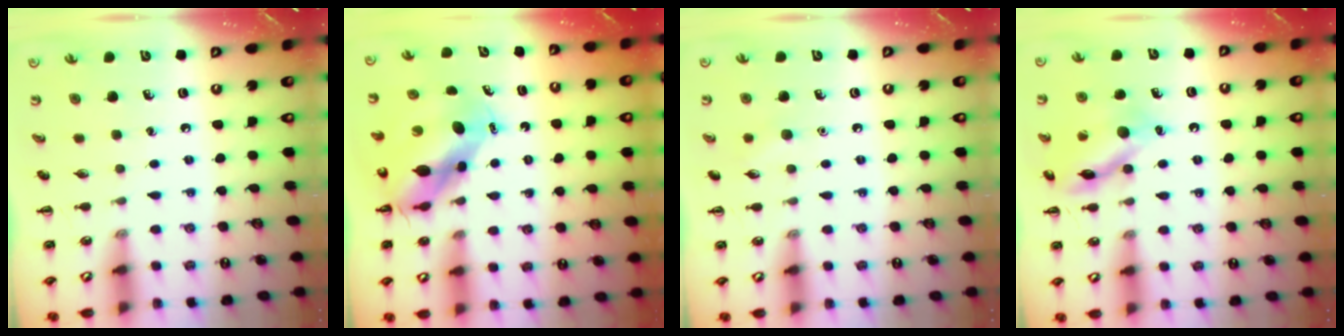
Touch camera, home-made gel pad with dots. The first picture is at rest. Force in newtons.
{"total": 9.6, "press": 9.2, "slide": 2.9}
{"total": 4.7, "press": 4.6, "slide": 1.3}
{"total": 13.4, "press": 13.4, "slide": 0.9}